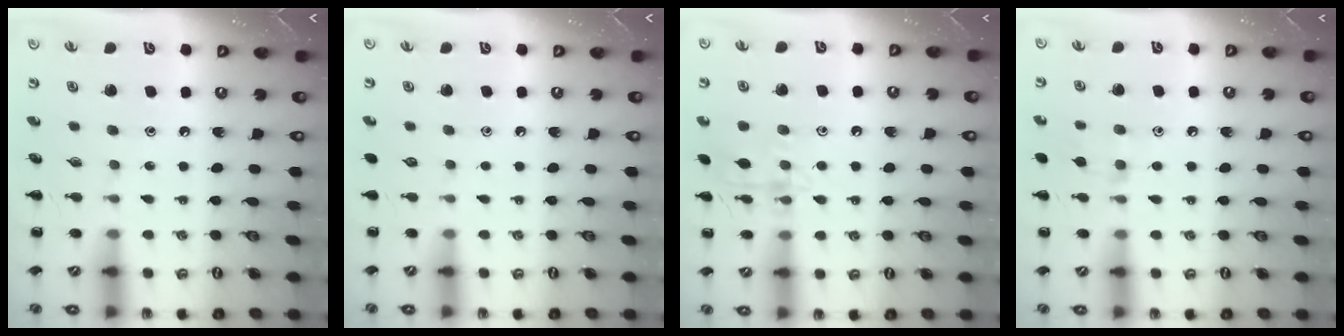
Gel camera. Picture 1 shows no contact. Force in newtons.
{"total": 0.0}
{"total": 10.8, "press": 10.7, "slide": 1.2}
{"total": 7.5, "press": 7.2, "slide": 2.3}